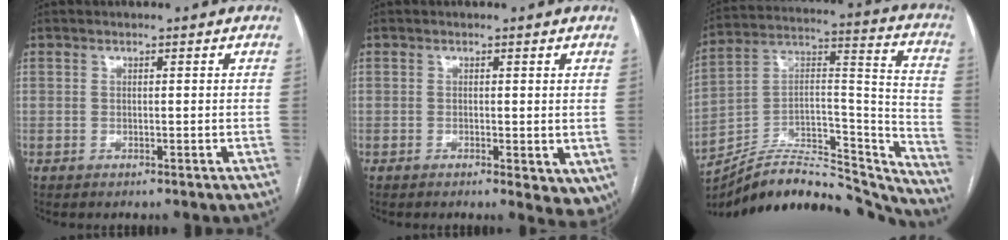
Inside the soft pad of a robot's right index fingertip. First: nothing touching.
{"total": 4.5, "force": [-1.0, 2.3, 3.7], "torque": [-0.033, -0.008, -0.014]}
{"total": 27.6, "force": [-25.5, 6.3, 8.5], "torque": [-0.113, 0.044, -0.390]}